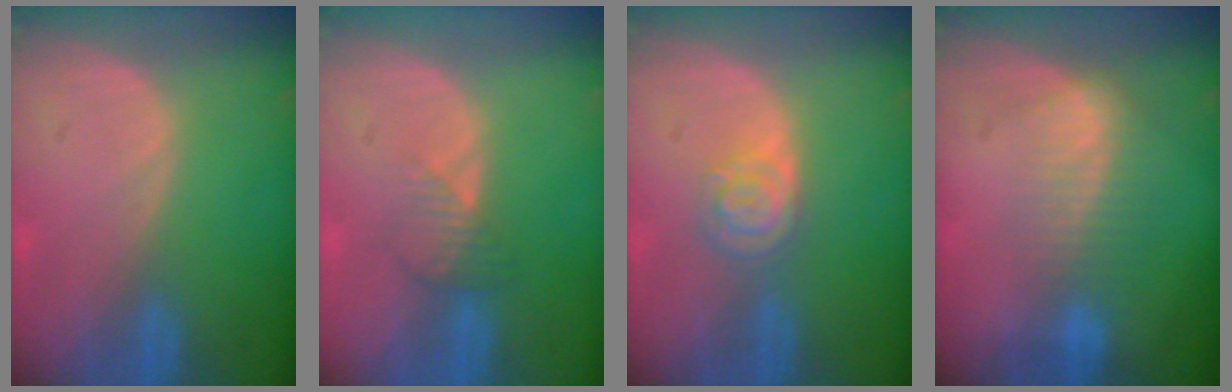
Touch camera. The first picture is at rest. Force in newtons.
{"total": 2.7, "press": 2.7, "slide": 0.3}
{"total": 4.5, "press": 4.1, "slide": 1.8}
{"total": 7.1, "press": 6.1, "slide": 3.7}